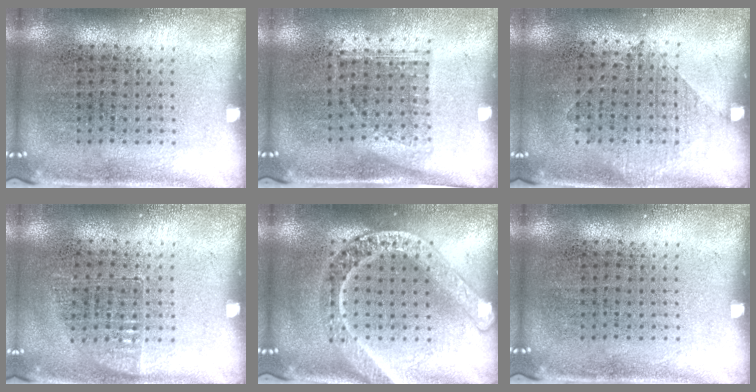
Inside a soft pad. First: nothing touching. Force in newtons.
{"total": 1.1, "press": 0.9, "slide": 0.7}
{"total": 1.0, "press": 1.0, "slide": 0.4}
{"total": 0.7, "press": 0.7, "slide": 0.1}
{"total": 3.4, "press": 3.4, "slide": 0.5}
{"total": 0.0}